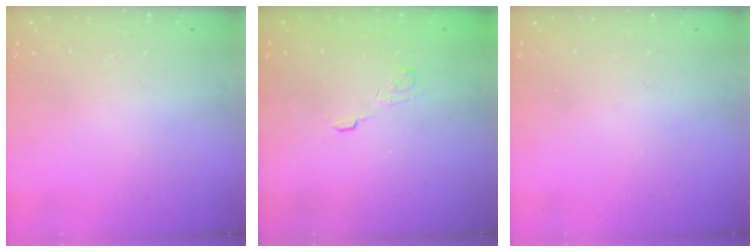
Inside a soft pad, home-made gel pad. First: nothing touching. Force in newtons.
{"total": 2.8, "press": 2.4, "slide": 1.5}
{"total": 0.0}